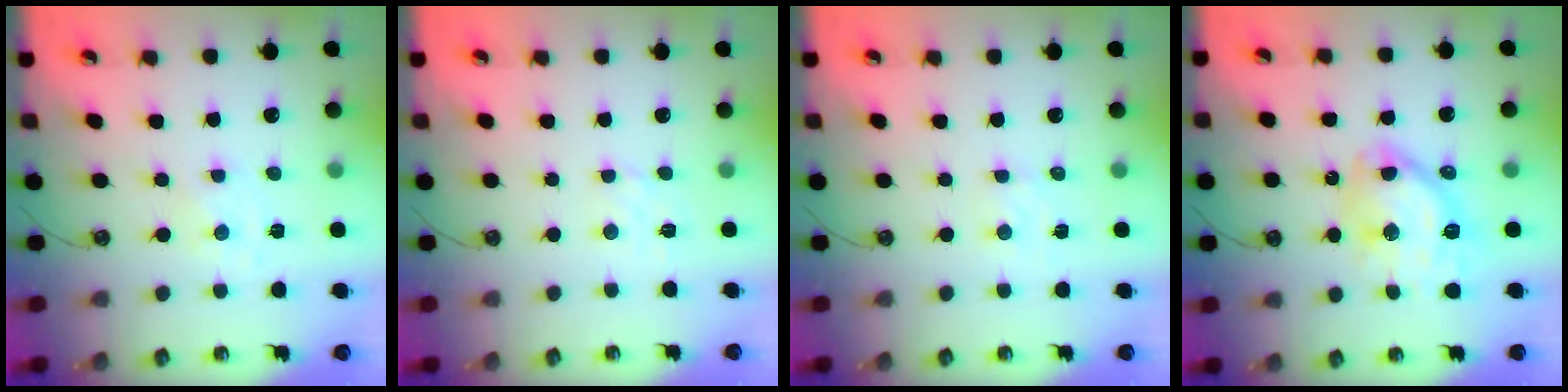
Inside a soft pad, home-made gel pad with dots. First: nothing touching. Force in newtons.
{"total": 2.1, "press": 2.1, "slide": 0.5}
{"total": 1.7, "press": 1.6, "slide": 0.3}
{"total": 14.2, "press": 14.1, "slide": 1.5}